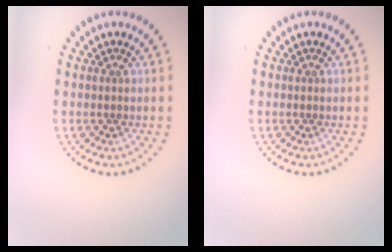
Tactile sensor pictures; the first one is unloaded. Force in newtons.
{"total": 0.0}